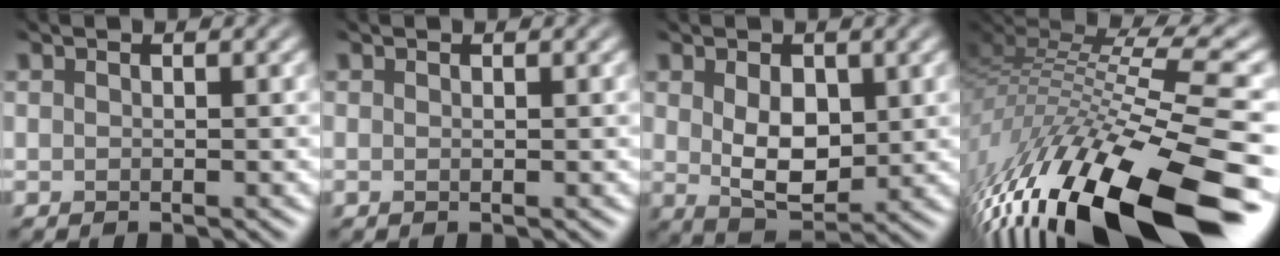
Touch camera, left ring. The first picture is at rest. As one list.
[{"total": 0.0}, {"total": 4.7, "force": [0.3, 2.8, 3.7], "torque": [-0.082, -0.013, 0.012]}, {"total": 15.6, "force": [-8.3, 3.9, 12.7], "torque": [-0.239, 0.008, -0.144]}]